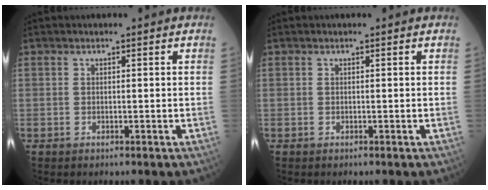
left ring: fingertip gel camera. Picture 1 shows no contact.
{"total": 0.0}